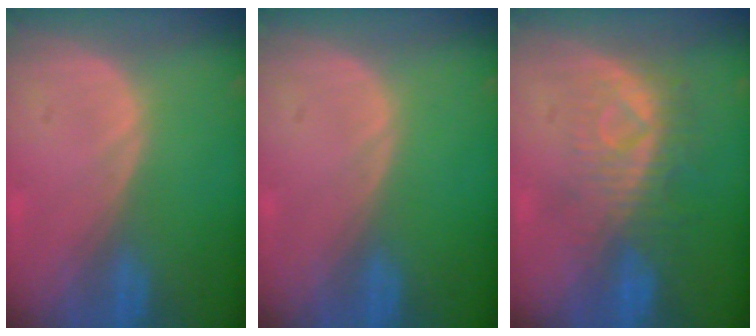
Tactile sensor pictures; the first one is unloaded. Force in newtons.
{"total": 0.0}
{"total": 8.3, "press": 7.5, "slide": 3.7}